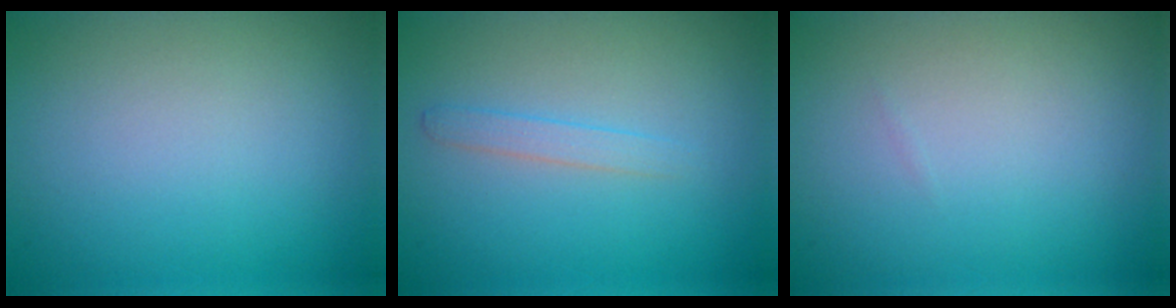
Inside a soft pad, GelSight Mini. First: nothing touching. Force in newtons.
{"total": 1.2, "press": 1.2, "slide": 0.1}
{"total": 0.0}